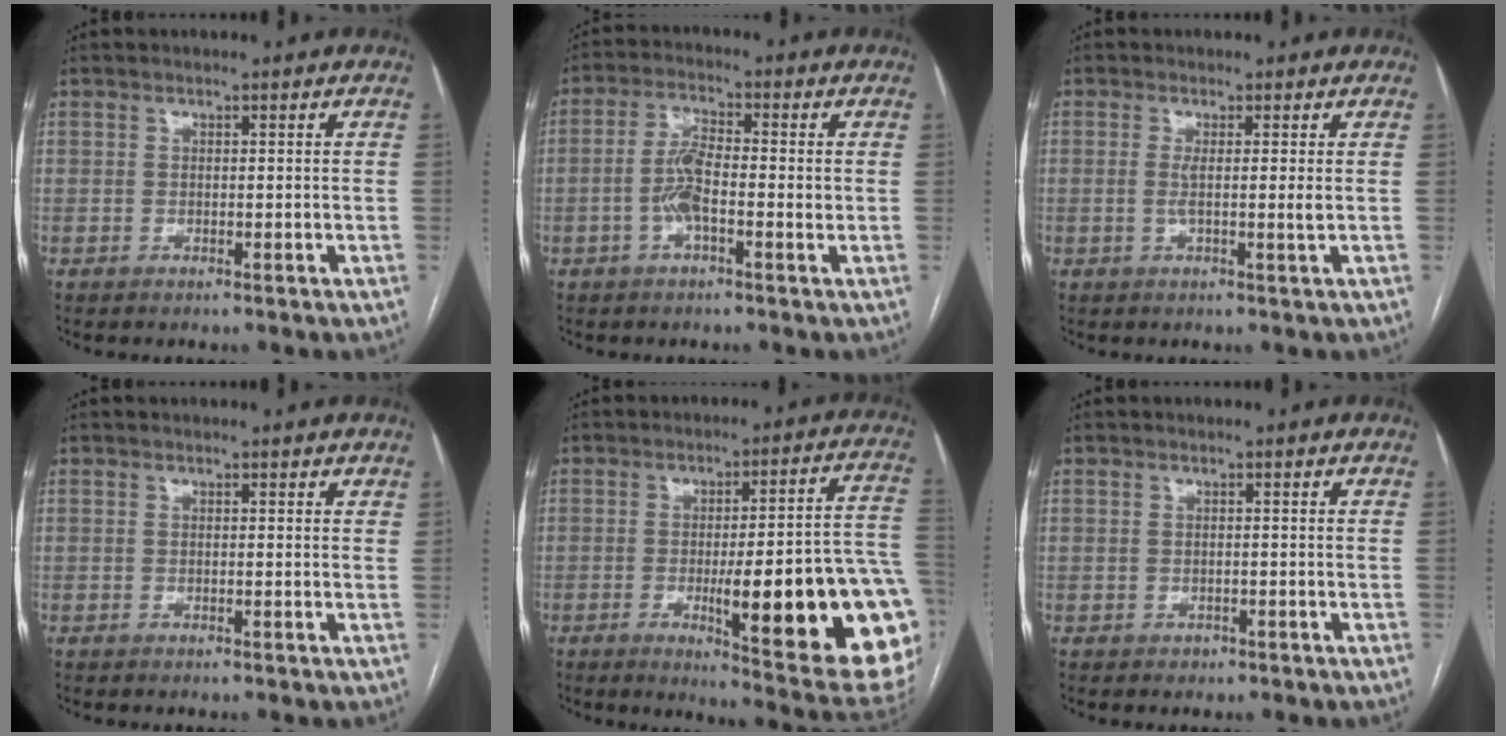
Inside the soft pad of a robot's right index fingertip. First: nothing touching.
{"total": 5.6, "force": [-1.1, 1.7, 5.3], "torque": [-0.112, 0.011, -0.025]}
{"total": 2.5, "force": [0.1, -0.3, 2.5], "torque": [-0.048, -0.002, 0.000]}
{"total": 0.7, "force": [0.5, 0.2, 0.4], "torque": [-0.006, 0.002, 0.001]}
{"total": 25.0, "force": [-6.1, 2.5, 24.1], "torque": [-0.218, -0.007, -0.074]}
{"total": 0.8, "force": [-0.5, 0.7, 0.0], "torque": [-0.004, 0.002, -0.007]}